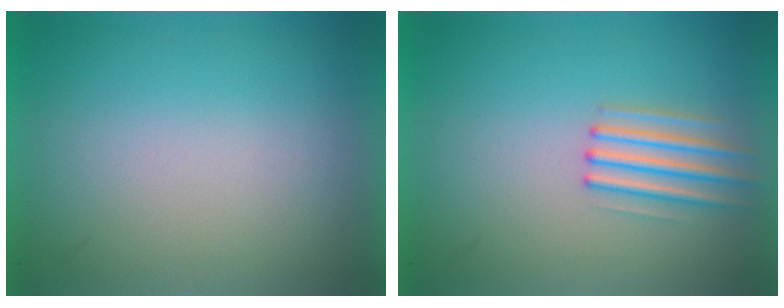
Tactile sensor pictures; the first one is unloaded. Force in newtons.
{"total": 2.2}